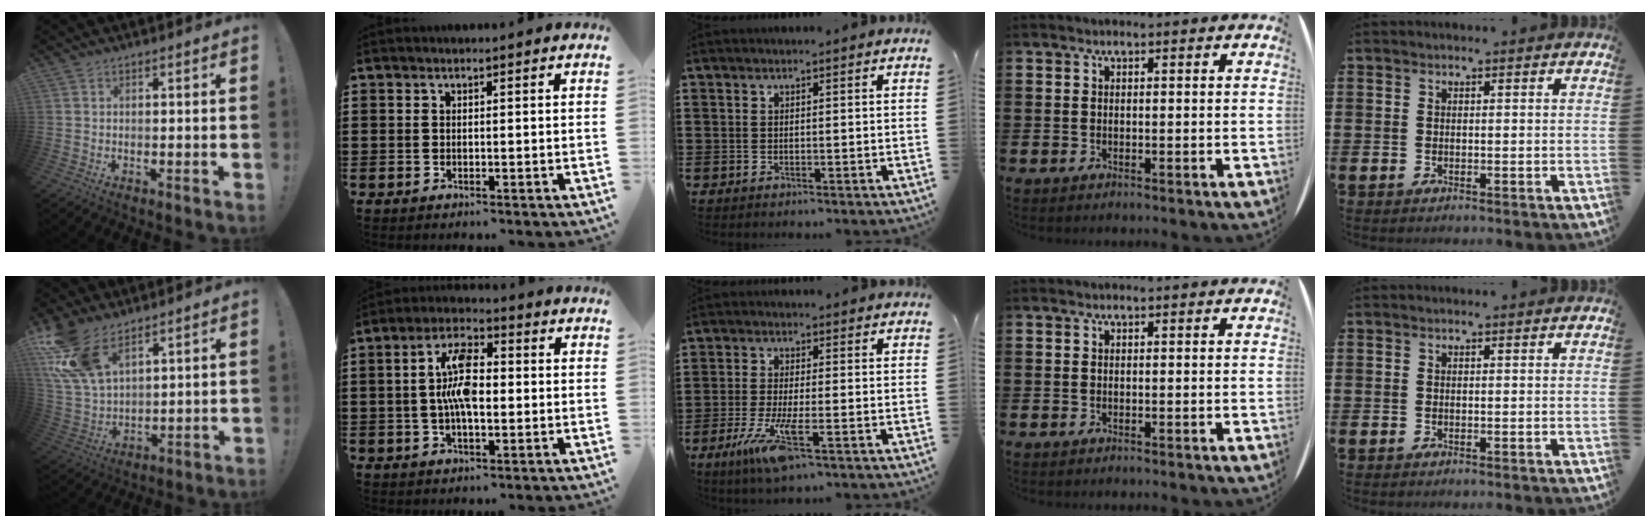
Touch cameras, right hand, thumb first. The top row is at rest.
{"thumb": {"total": 15.6, "force": [9.6, 8.3, 9.0], "torque": [-0.204, -0.048, 0.183]}, "index": {"total": 8.9, "force": [0.2, 3.7, 8.1], "torque": [-0.162, 0.005, -0.004]}, "middle": {"total": 7.5, "force": [-3.2, 1.3, 6.7], "torque": [-0.147, -0.021, -0.057]}}